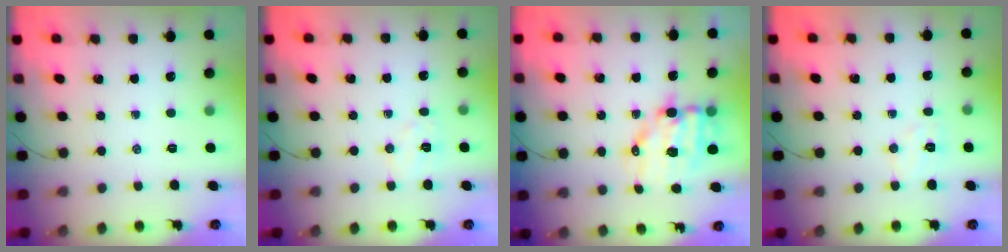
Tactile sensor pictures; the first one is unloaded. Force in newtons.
{"total": 5.0, "press": 4.9, "slide": 1.2}
{"total": 10.1, "press": 9.9, "slide": 2.3}
{"total": 5.5, "press": 5.4, "slide": 1.2}